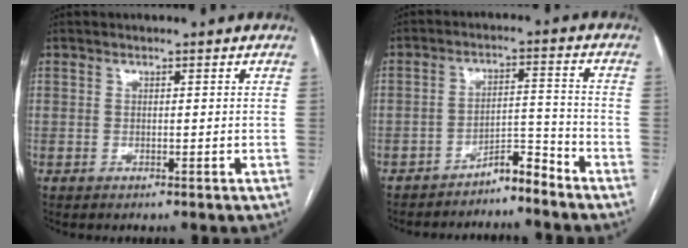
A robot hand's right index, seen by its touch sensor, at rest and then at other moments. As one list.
[{"total": 4.8, "force": [-4.6, 0.2, 1.4], "torque": [-0.009, 0.008, -0.078]}]